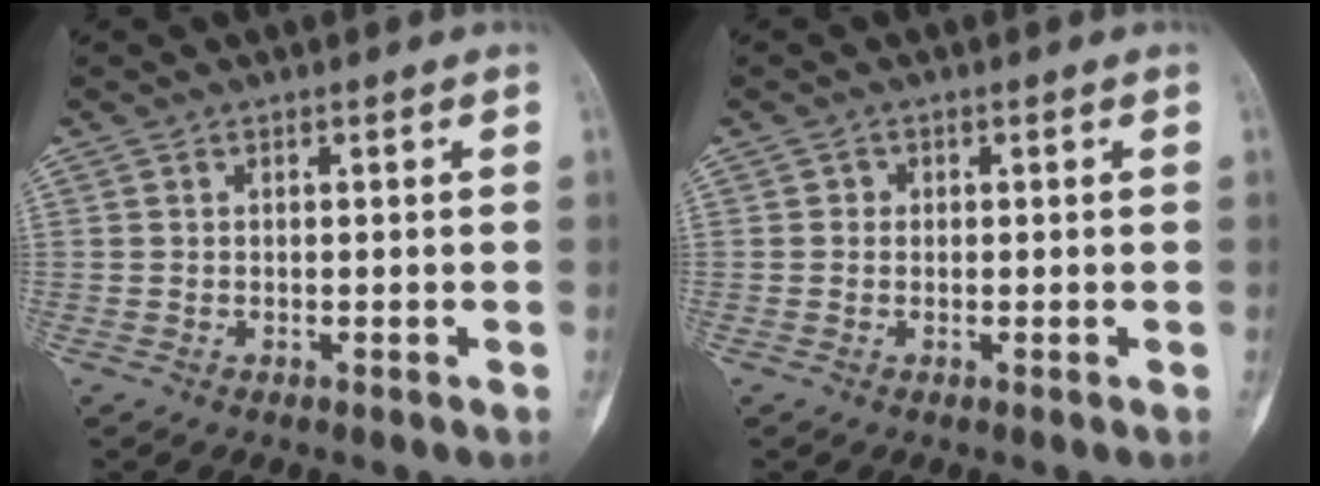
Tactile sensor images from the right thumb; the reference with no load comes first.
{"total": 0.8, "force": [0.0, 0.8, 0.2], "torque": [0.003, 0.003, -0.002]}